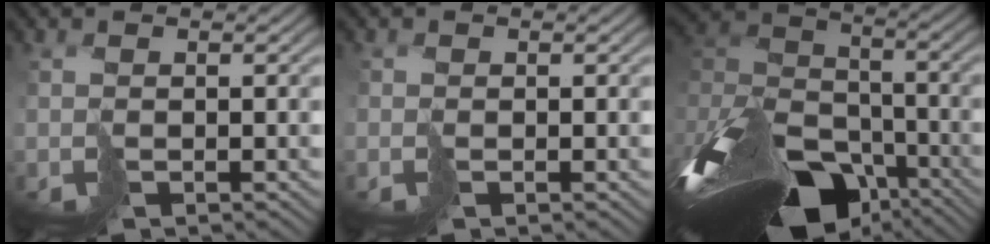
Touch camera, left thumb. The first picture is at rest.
{"total": 0.5, "force": [-0.3, 0.5, 0.0], "torque": [0.000, -0.002, -0.004]}
{"total": 18.4, "force": [-11.1, 10.0, 10.9], "torque": [-0.264, -0.022, -0.166]}